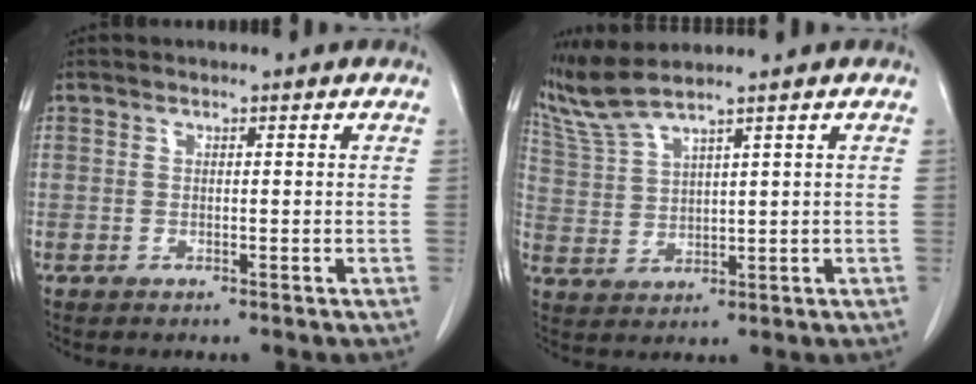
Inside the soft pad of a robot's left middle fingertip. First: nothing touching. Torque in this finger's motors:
{"motor_torque": [0.65, -0.78, 0.01, 0.03]}